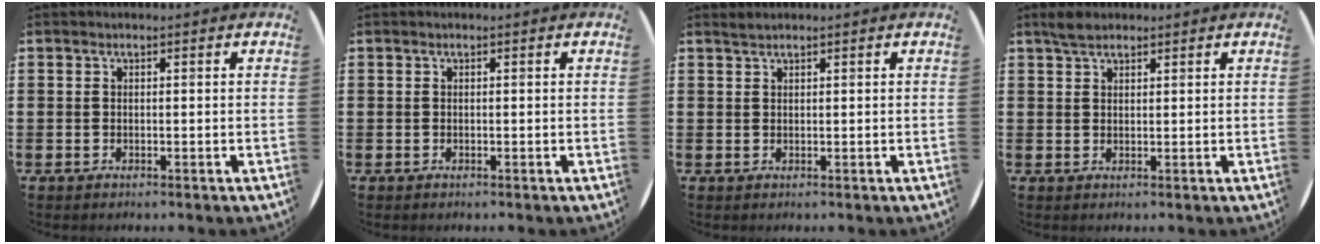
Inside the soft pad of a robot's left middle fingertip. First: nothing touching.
{"total": 0.0}
{"total": 0.8, "force": [0.8, -0.1, 0.0], "torque": [-0.001, -0.001, 0.016]}
{"total": 2.3, "force": [2.0, 0.8, 0.9], "torque": [-0.013, 0.002, 0.036]}